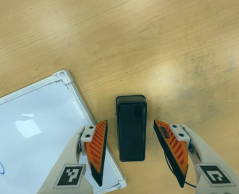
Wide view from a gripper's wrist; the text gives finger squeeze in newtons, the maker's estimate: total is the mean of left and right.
{"total": 0.0}